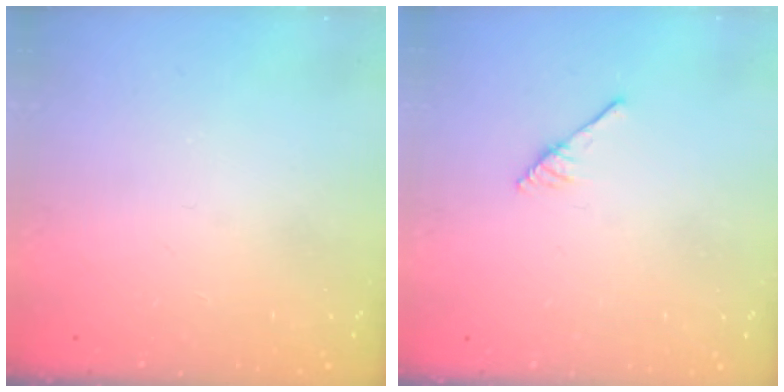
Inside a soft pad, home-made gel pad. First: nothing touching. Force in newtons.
{"total": 2.9, "press": 2.9, "slide": 0.3}